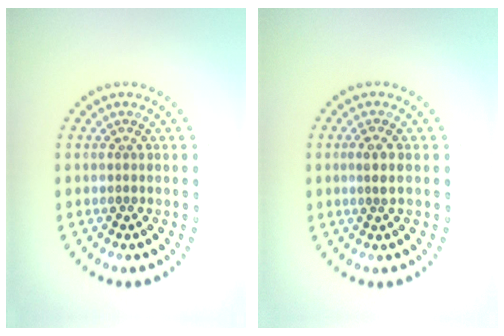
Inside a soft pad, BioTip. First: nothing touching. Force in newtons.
{"total": 1.5, "press": 1.2, "slide": 0.9}